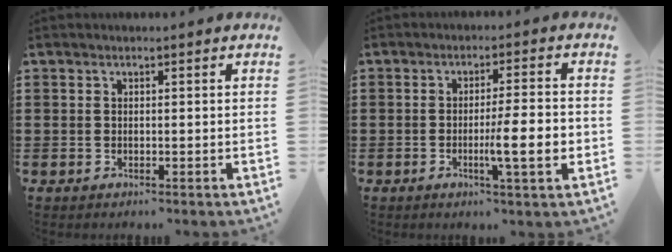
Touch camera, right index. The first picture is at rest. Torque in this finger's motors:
{"motor_torque": [1.26, -0.01, 0.37, 0.11]}